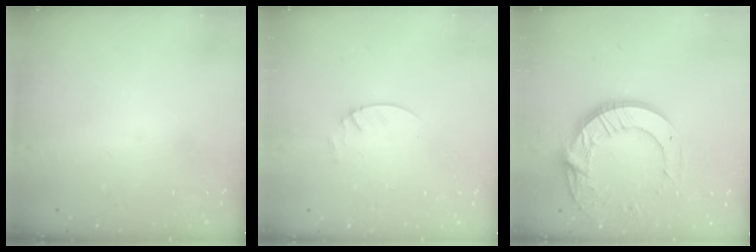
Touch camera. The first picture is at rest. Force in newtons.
{"total": 2.1, "press": 2.1, "slide": 0.2}
{"total": 16.7, "press": 16.7, "slide": 1.4}